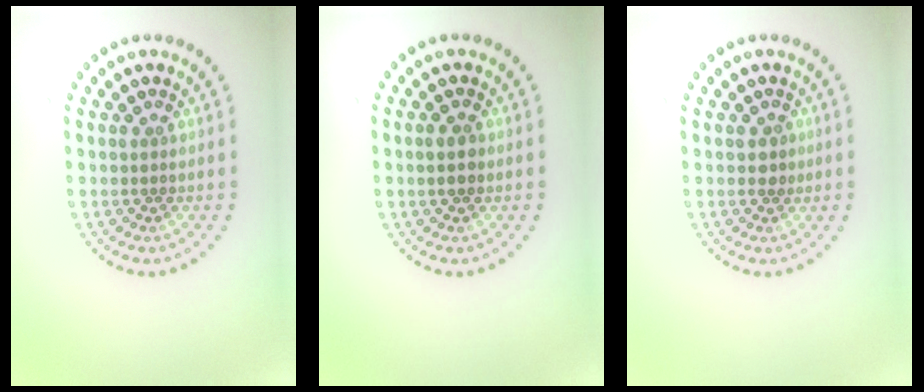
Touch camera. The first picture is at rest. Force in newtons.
{"total": 1.3, "press": 1.3, "slide": 0.1}
{"total": 1.1, "press": 1.0, "slide": 0.5}